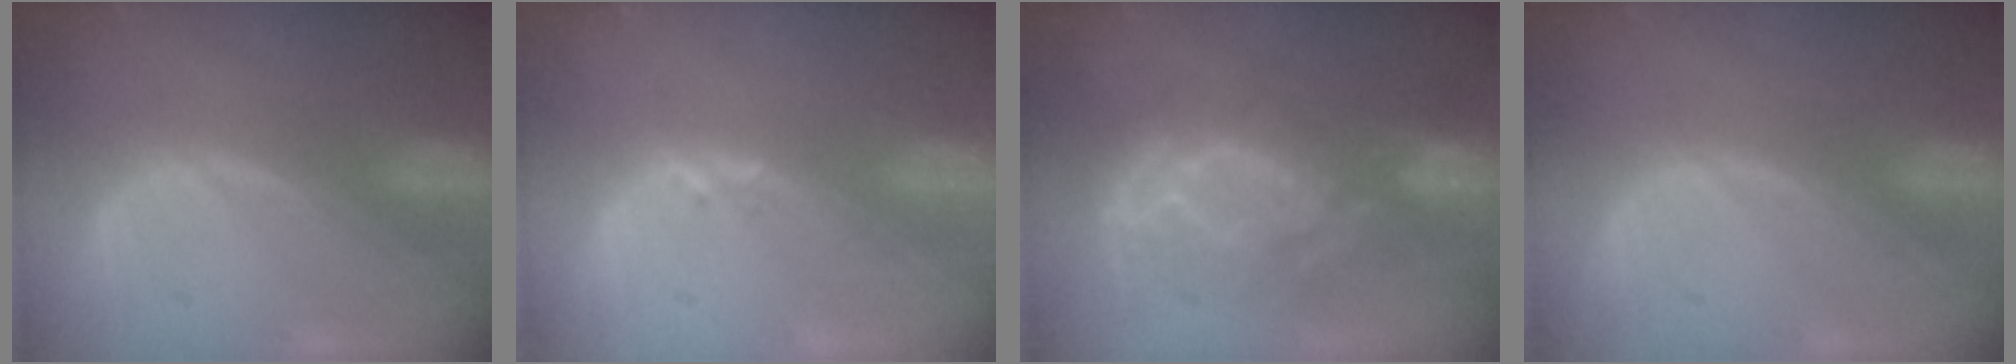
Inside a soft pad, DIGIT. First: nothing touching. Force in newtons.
{"total": 1.0, "press": 0.9, "slide": 0.5}
{"total": 9.2, "press": 9.2, "slide": 0.2}
{"total": 0.0}